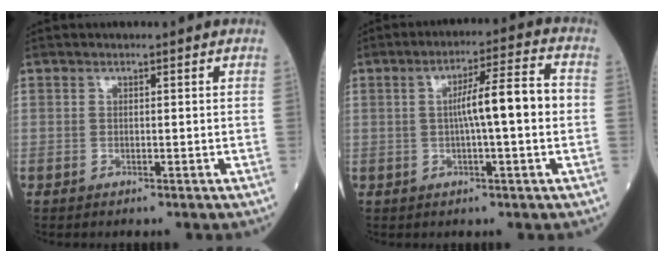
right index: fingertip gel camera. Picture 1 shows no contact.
{"total": 8.3, "force": [-0.2, 0.2, 8.3], "torque": [-0.134, 0.019, -0.007]}